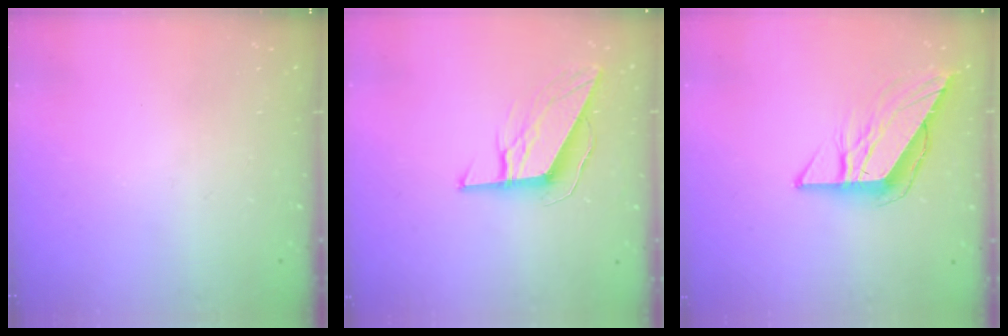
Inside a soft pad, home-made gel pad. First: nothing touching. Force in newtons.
{"total": 10.1, "press": 10.0, "slide": 1.6}
{"total": 9.3, "press": 9.3, "slide": 0.5}